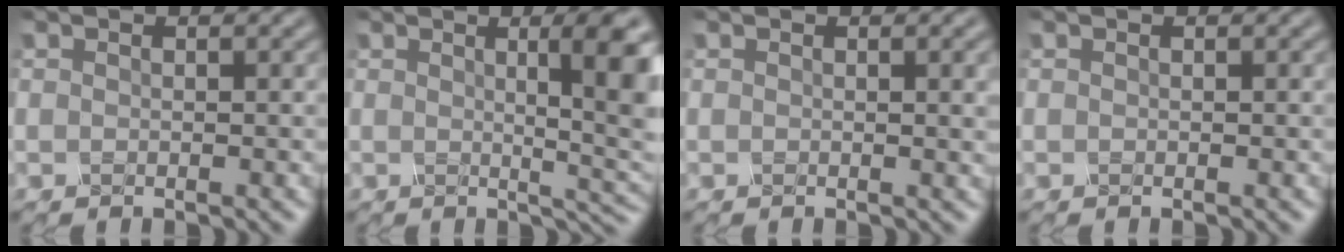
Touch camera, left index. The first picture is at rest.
{"total": 7.4, "force": [1.3, 1.9, 7.0], "torque": [-0.052, 0.015, 0.014]}
{"total": 3.3, "force": [0.9, 1.4, 2.8], "torque": [-0.013, 0.018, -0.001]}
{"total": 0.0}